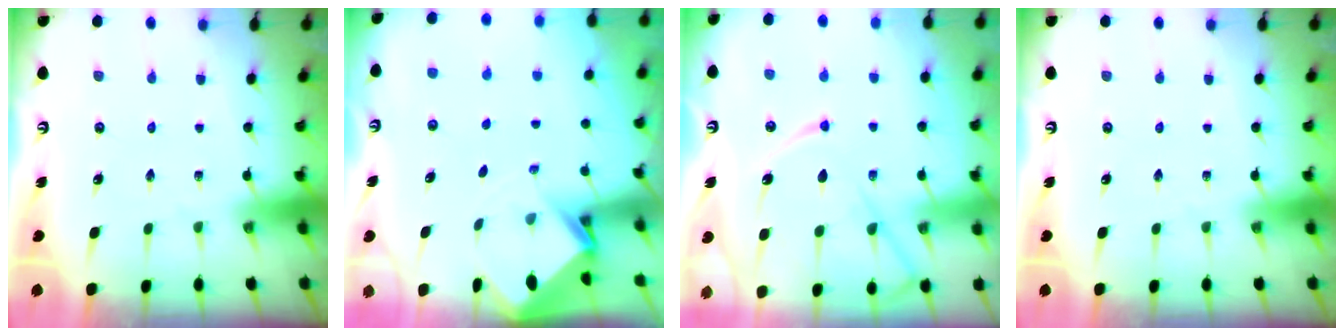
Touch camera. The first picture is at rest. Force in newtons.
{"total": 2.9, "press": 2.9, "slide": 0.2}
{"total": 11.6, "press": 11.5, "slide": 1.2}
{"total": 0.0}